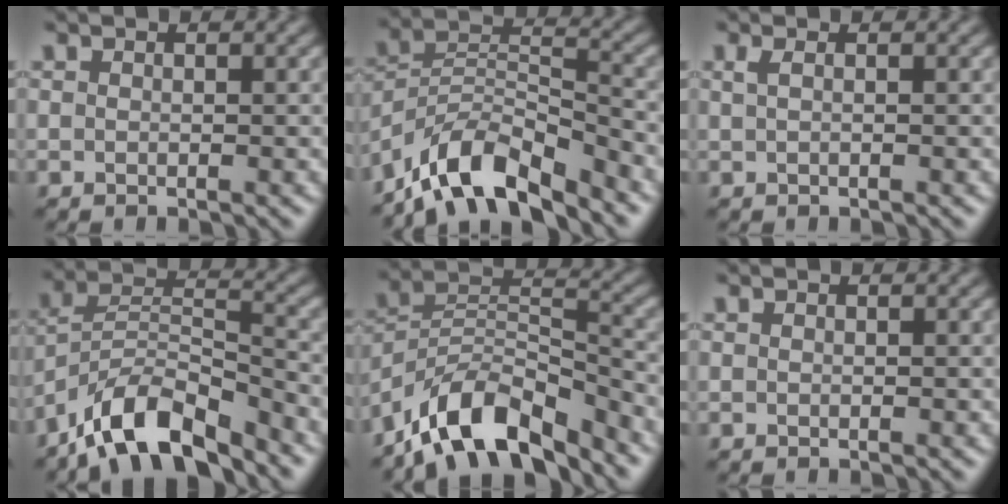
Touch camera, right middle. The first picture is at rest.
{"total": 9.5, "force": [-7.6, 3.2, 4.8], "torque": [-0.073, 0.001, -0.152]}
{"total": 0.9, "force": [0.3, 0.3, 0.8], "torque": [-0.017, 0.002, 0.005]}
{"total": 9.0, "force": [-6.7, 3.1, 5.1], "torque": [-0.083, -0.002, -0.136]}
{"total": 10.5, "force": [-8.0, 3.9, 5.6], "torque": [-0.085, 0.005, -0.161]}
{"total": 0.0}